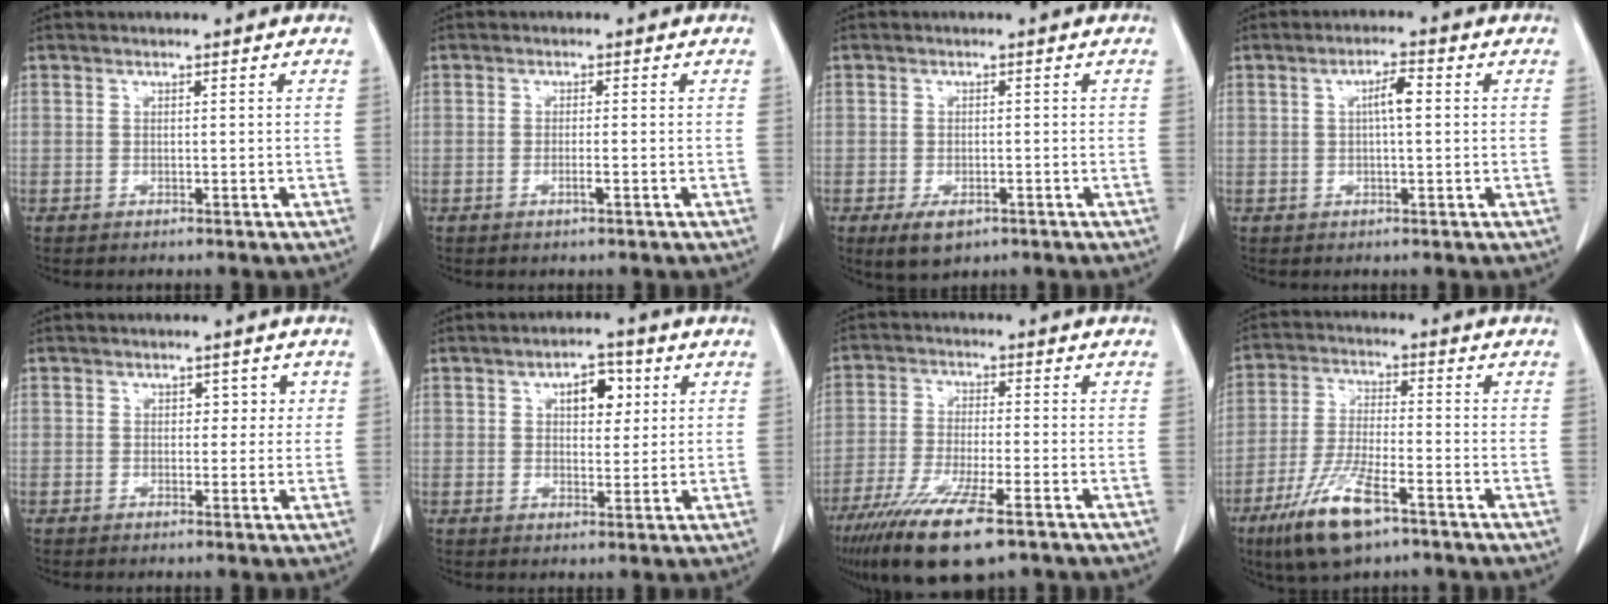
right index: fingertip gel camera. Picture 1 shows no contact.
{"total": 1.3, "force": [-0.6, -0.1, 1.2], "torque": [-0.026, -0.003, -0.011]}
{"total": 3.9, "force": [-2.1, 2.2, 2.4], "torque": [-0.045, -0.005, -0.027]}
{"total": 3.4, "force": [0.5, 0.6, 3.3], "torque": [-0.057, 0.008, 0.006]}
{"total": 2.3, "force": [0.6, 1.7, 1.5], "torque": [-0.005, 0.007, 0.003]}
{"total": 5.2, "force": [1.9, 2.7, 4.0], "torque": [-0.057, 0.011, 0.028]}
{"total": 13.0, "force": [-8.4, 2.1, 9.7], "torque": [-0.181, -0.035, -0.141]}
{"total": 10.9, "force": [-6.5, 2.5, 8.4], "torque": [-0.172, -0.021, -0.118]}